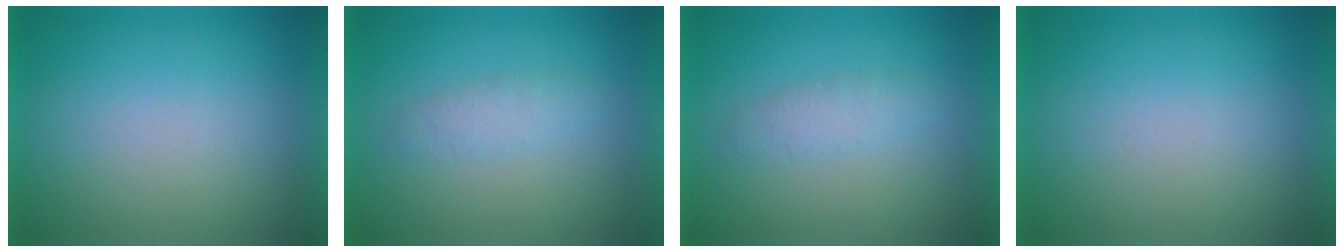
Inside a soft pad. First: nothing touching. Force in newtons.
{"total": 2.3}
{"total": 2.3}
{"total": 0.0}